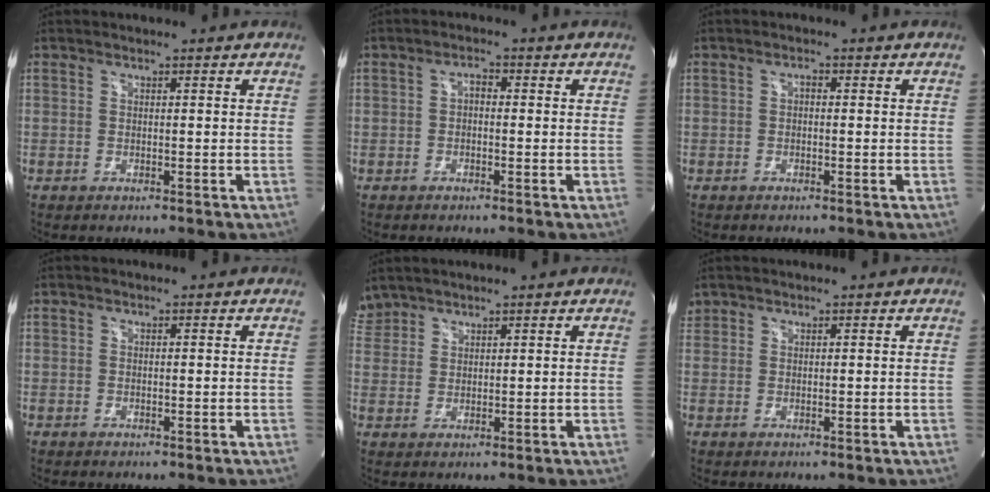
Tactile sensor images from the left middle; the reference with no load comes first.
{"total": 1.6, "force": [-0.1, 0.8, 1.4], "torque": [-0.022, 0.004, -0.004]}
{"total": 0.8, "force": [0.0, 0.3, 0.7], "torque": [-0.014, 0.002, -0.002]}
{"total": 0.0}
{"total": 3.5, "force": [3.2, 1.3, -0.1], "torque": [-0.004, 0.018, 0.068]}
{"total": 1.4, "force": [1.1, 0.9, 0.0], "torque": [-0.001, 0.016, 0.022]}